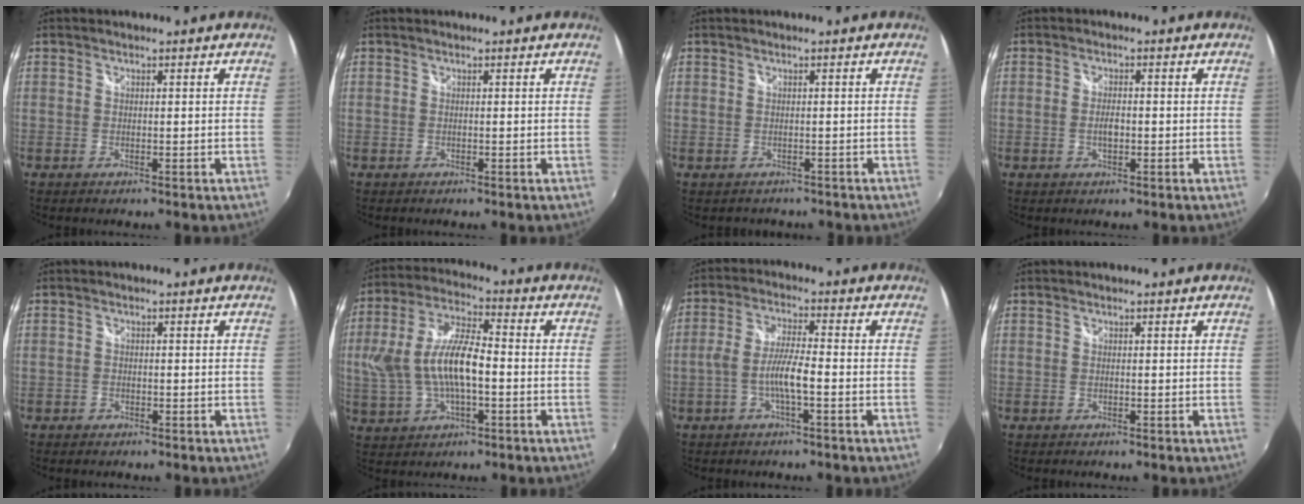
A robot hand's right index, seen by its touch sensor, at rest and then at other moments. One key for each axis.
{"total": 0.0}
{"total": 1.6, "fx": -0.9, "fy": 1.3, "fz": 0.1, "tx": -0.003, "ty": -0.001, "tz": -0.008}
{"total": 2.6, "fx": -0.5, "fy": 1.3, "fz": 2.2, "tx": -0.039, "ty": -0.002, "tz": -0.008}
{"total": 0.6, "fx": -0.6, "fy": 0.1, "fz": 0.0, "tx": 0.000, "ty": 0.001, "tz": -0.012}
{"total": 13.7, "fx": -1.3, "fy": 5.9, "fz": 12.3, "tx": -0.252, "ty": 0.009, "tz": -0.020}
{"total": 6.2, "fx": -2.2, "fy": 0.7, "fz": 5.7, "tx": -0.120, "ty": 0.005, "tz": -0.040}
{"total": 0.0}